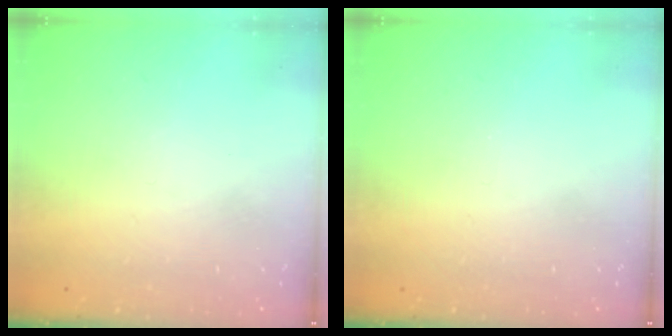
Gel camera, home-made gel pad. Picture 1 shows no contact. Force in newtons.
{"total": 0.0}